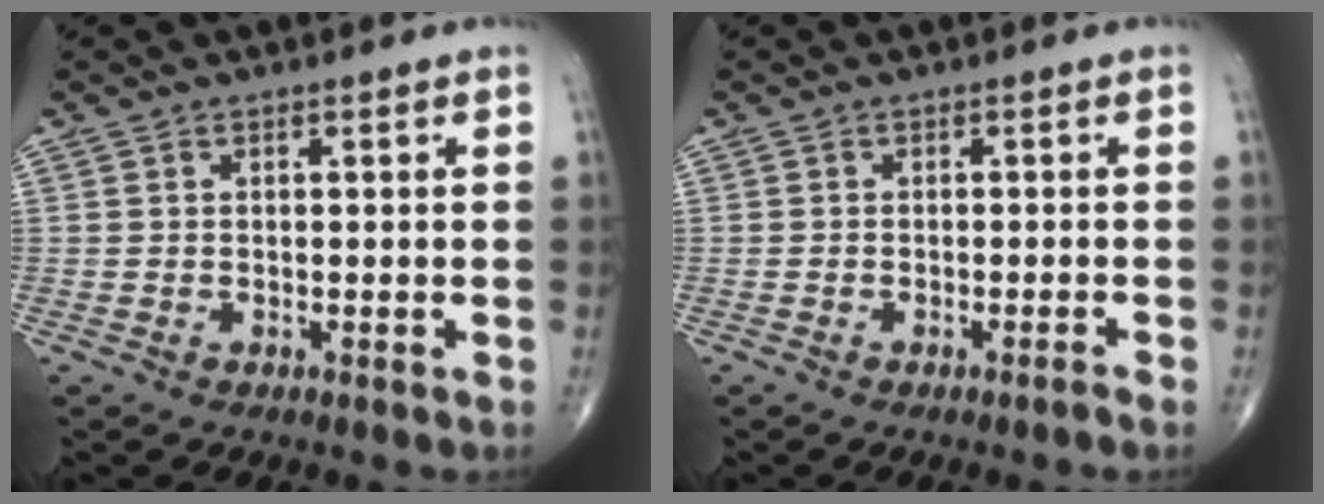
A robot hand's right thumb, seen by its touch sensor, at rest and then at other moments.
{"total": 1.1, "force": [-0.9, -0.3, 0.6], "torque": [-0.015, 0.003, -0.016]}